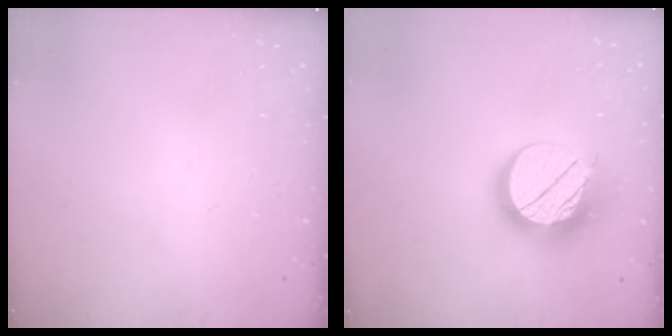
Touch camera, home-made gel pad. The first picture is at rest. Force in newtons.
{"total": 15.1, "press": 15.1, "slide": 1.3}